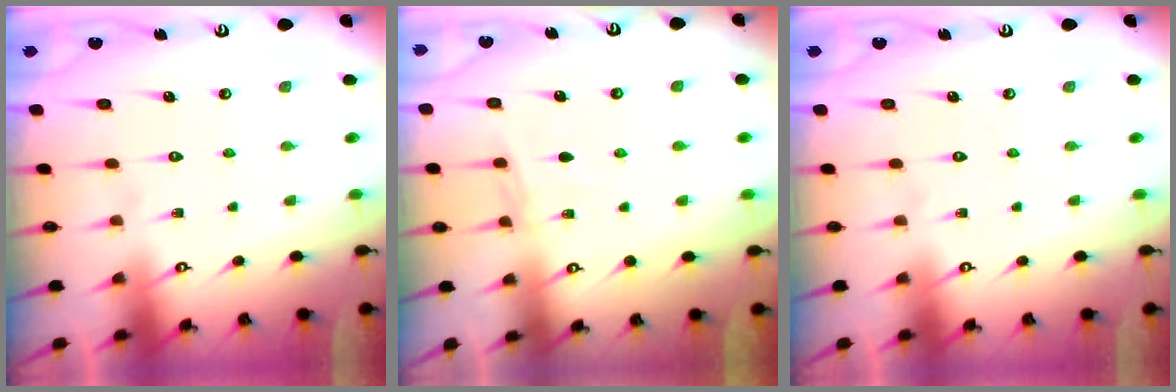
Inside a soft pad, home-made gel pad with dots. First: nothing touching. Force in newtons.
{"total": 4.2, "press": 4.2, "slide": 0.4}
{"total": 0.0}